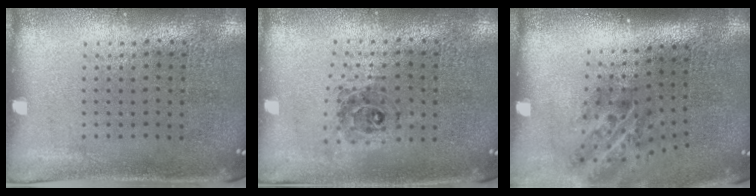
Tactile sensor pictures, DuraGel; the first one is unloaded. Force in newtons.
{"total": 0.5, "press": 0.5, "slide": 0.2}
{"total": 2.1, "press": 1.3, "slide": 1.7}